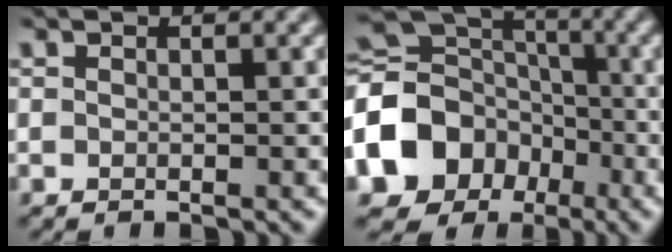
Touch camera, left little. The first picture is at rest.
{"total": 12.3, "force": [-4.4, 10.1, 5.5], "torque": [-0.135, -0.010, -0.099]}